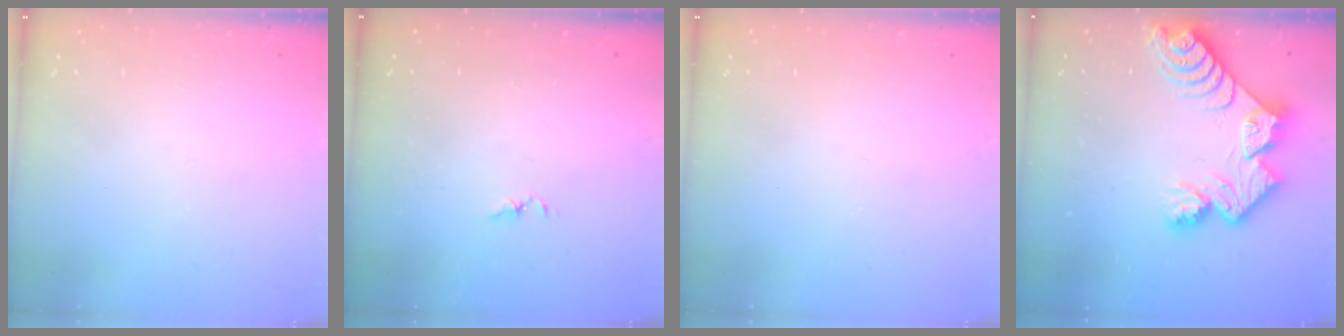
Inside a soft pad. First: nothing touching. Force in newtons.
{"total": 1.2, "press": 1.1, "slide": 0.2}
{"total": 0.0}
{"total": 11.0, "press": 10.9, "slide": 1.1}